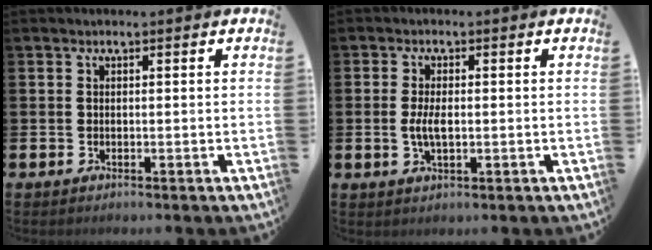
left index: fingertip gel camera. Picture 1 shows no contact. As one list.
[{"total": 3.3, "force": [-0.2, 1.4, 3.0], "torque": [-0.059, -0.001, -0.007]}]